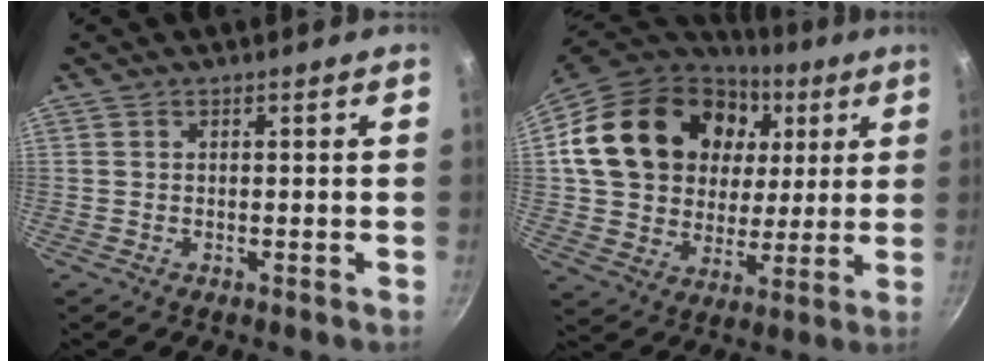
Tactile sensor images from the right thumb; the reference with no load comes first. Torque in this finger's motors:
{"motor_torque": [0.67, 4.34, 0.84, -0.48, 0.50]}